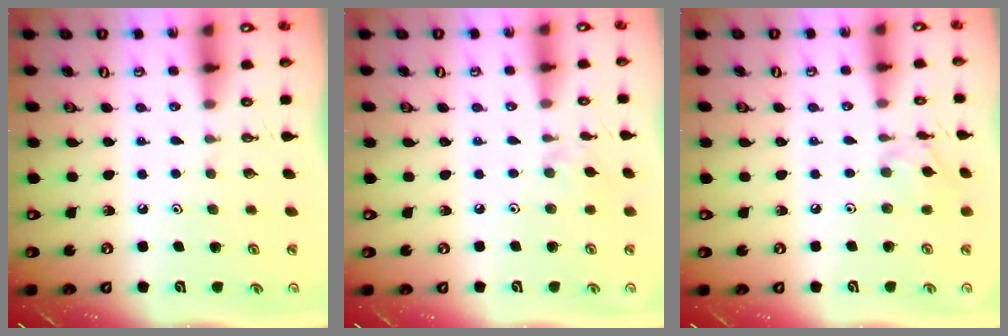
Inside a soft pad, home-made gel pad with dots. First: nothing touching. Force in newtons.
{"total": 2.8, "press": 2.7, "slide": 0.5}
{"total": 6.2, "press": 6.2, "slide": 0.4}